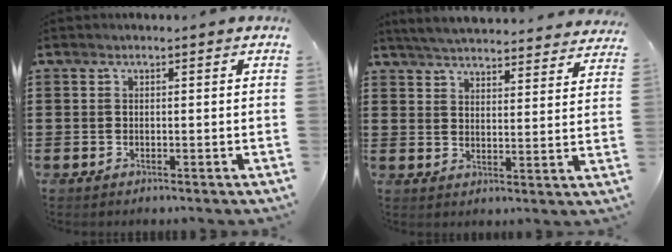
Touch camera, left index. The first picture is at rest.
{"total": 5.1, "force": [5.0, -0.3, 0.9], "torque": [-0.038, -0.031, 0.087]}